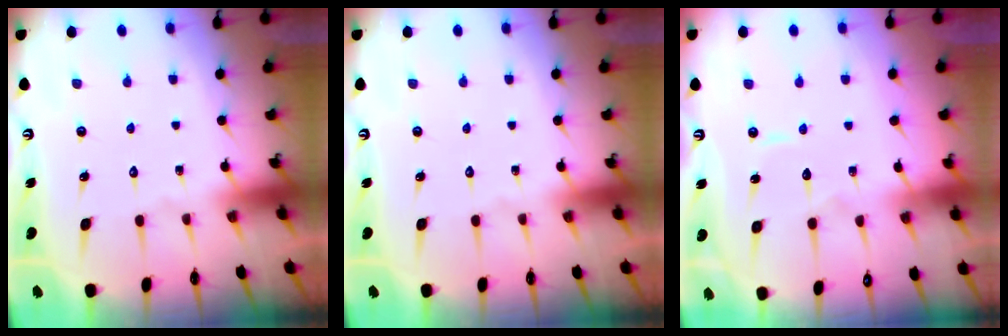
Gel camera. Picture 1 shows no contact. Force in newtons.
{"total": 0.0}
{"total": 5.6, "press": 5.6, "slide": 0.2}